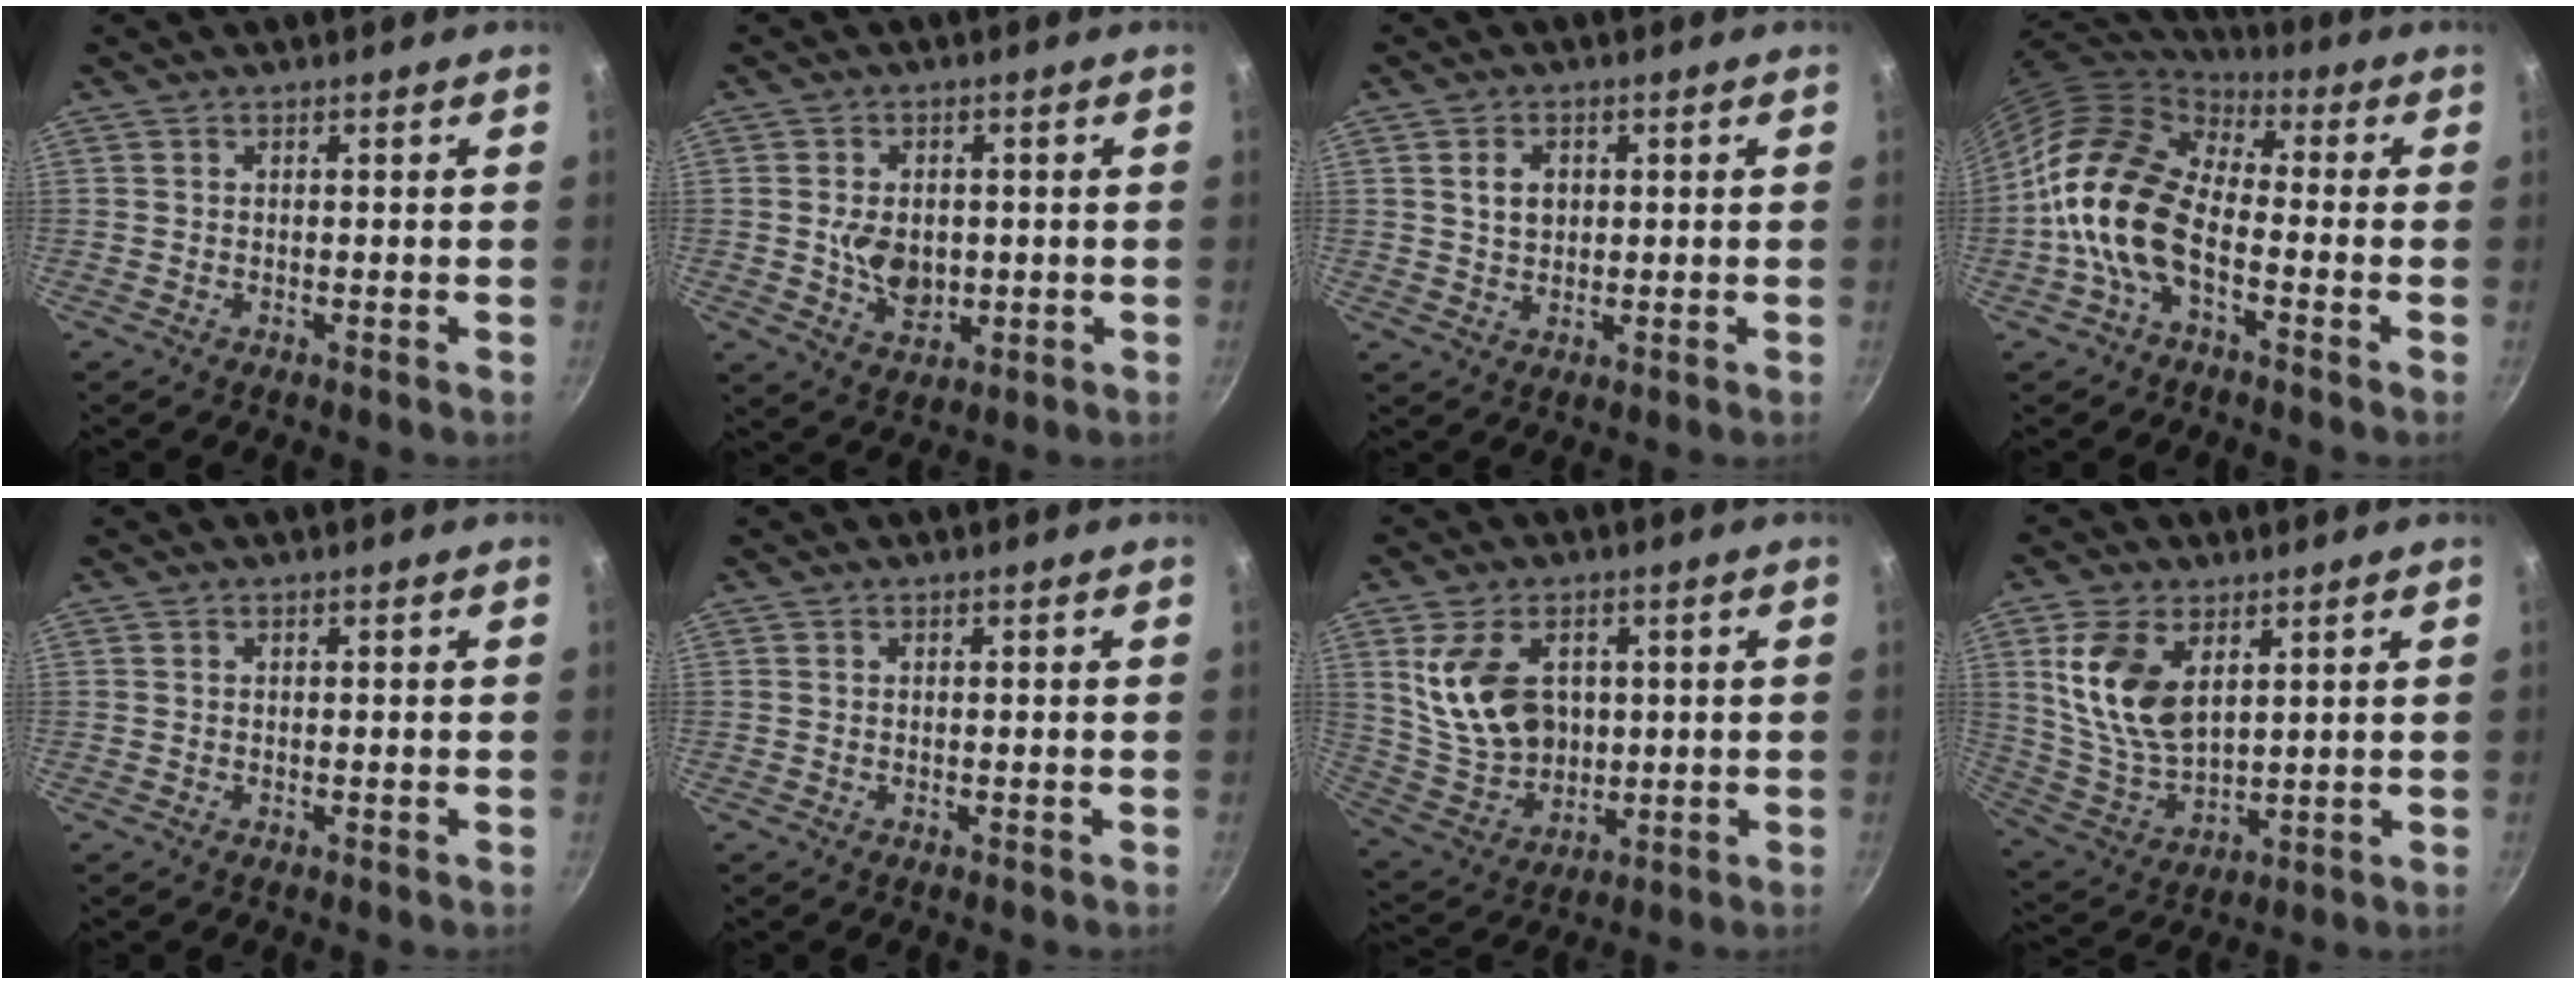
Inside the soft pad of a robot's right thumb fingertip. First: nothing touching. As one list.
[{"total": 7.4, "force": [-0.1, 5.4, 5.1], "torque": [-0.068, -0.009, 0.003]}, {"total": 4.5, "force": [1.1, 3.3, 2.8], "torque": [-0.034, -0.001, 0.021]}, {"total": 15.1, "force": [-3.9, 8.7, 11.7], "torque": [-0.191, 0.037, -0.090]}, {"total": 0.0}, {"total": 0.0}, {"total": 14.5, "force": [3.1, 10.2, 9.9], "torque": [-0.161, -0.020, 0.076]}, {"total": 13.9, "force": [4.6, 8.1, 10.3], "torque": [-0.192, -0.027, 0.103]}]